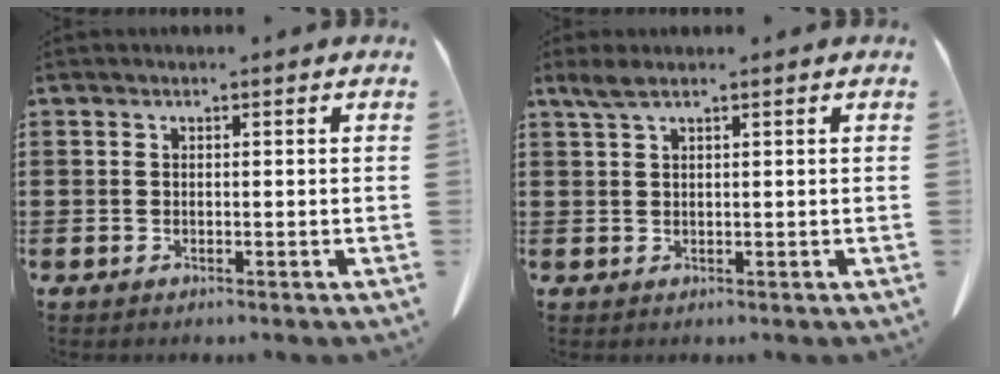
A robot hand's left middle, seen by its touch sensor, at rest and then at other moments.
{"total": 2.0, "force": [1.3, 0.3, 1.5], "torque": [-0.033, 0.002, 0.023]}